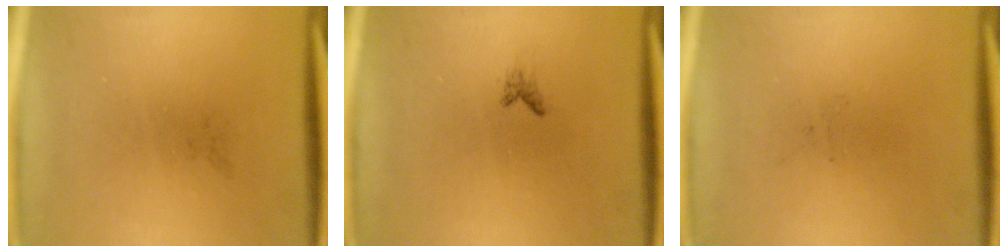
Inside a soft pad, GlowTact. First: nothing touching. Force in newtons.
{"total": 0.6}
{"total": 0.0}